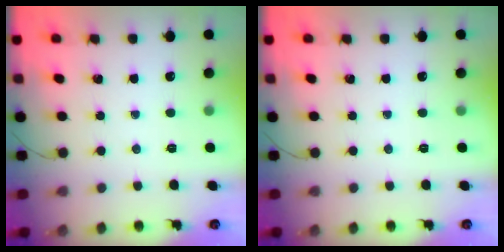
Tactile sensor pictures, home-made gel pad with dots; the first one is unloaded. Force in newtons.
{"total": 0.0}